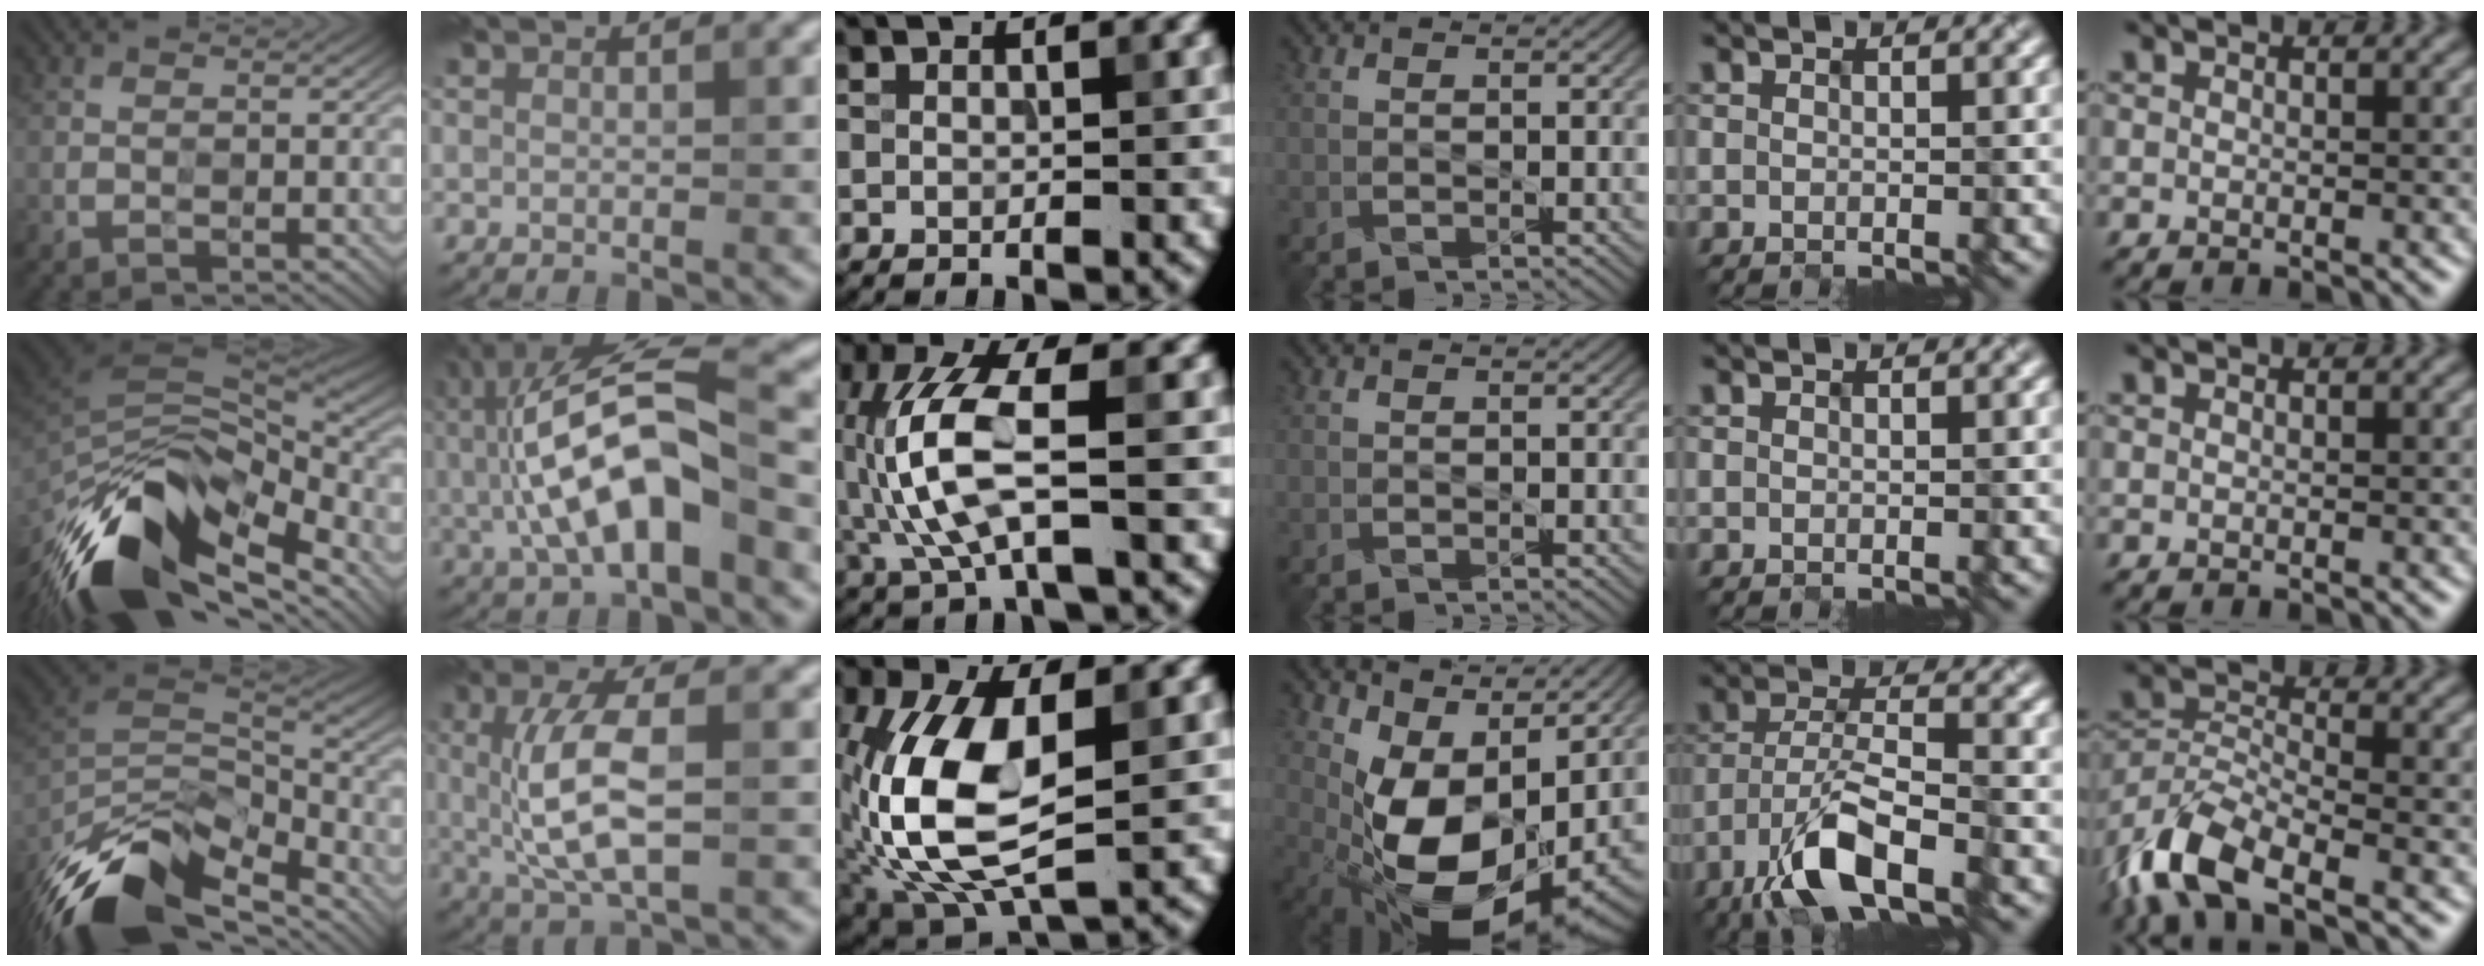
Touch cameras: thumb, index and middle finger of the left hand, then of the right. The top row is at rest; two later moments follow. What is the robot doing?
{"motion": "insert", "object": "ethernet cable"}